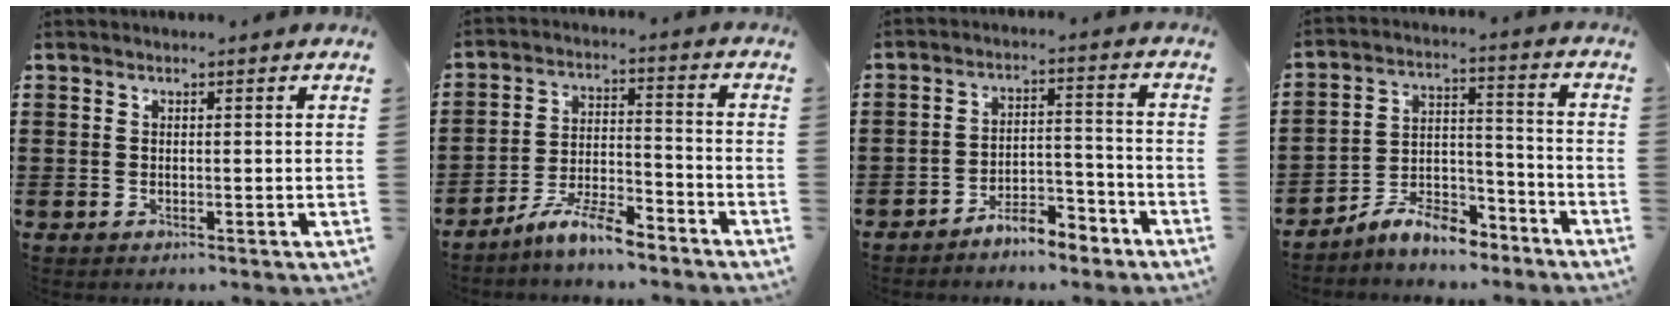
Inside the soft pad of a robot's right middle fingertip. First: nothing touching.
{"total": 7.4, "force": [-6.5, 1.0, 3.5], "torque": [-0.075, 0.003, -0.122]}
{"total": 5.4, "force": [-5.1, 1.0, 1.2], "torque": [-0.023, 0.012, -0.101]}
{"total": 8.4, "force": [-7.6, 2.3, 2.8], "torque": [-0.050, 0.022, -0.144]}